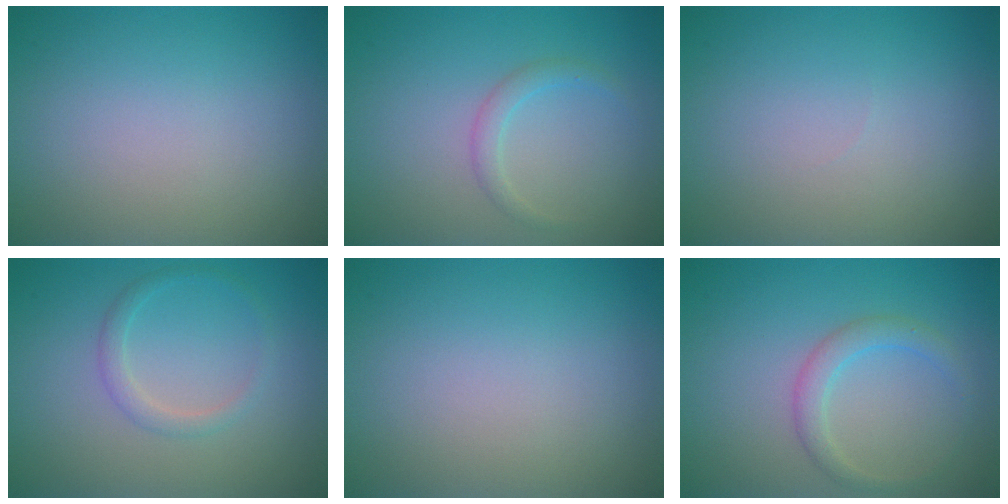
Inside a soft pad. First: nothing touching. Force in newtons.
{"total": 1.4, "press": 1.4, "slide": 0.1}
{"total": 0.0}
{"total": 1.6, "press": 1.6, "slide": 0.1}
{"total": 0.0}
{"total": 2.1, "press": 2.1, "slide": 0.1}